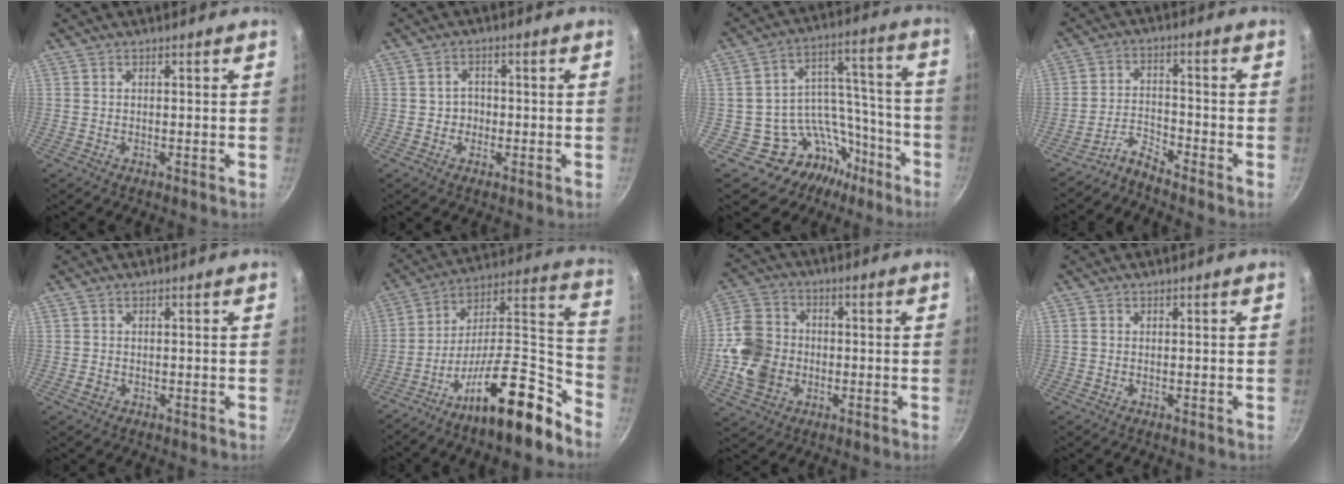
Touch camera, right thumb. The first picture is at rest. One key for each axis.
{"total": 2.7, "fx": -0.5, "fy": 2.5, "fz": 1.0, "tx": 0.003, "ty": 0.008, "tz": -0.011}
{"total": 16.0, "fx": -9.8, "fy": 12.1, "fz": 3.5, "tx": 0.026, "ty": 0.127, "tz": -0.152}
{"total": 4.0, "fx": -4.0, "fy": 0.0, "fz": 0.5, "tx": -0.023, "ty": 0.034, "tz": -0.089}
{"total": 1.1, "fx": -0.3, "fy": 1.0, "fz": 0.4, "tx": -0.004, "ty": -0.001, "tz": -0.004}
{"total": 21.4, "fx": -14.4, "fy": 5.8, "fz": 14.7, "tx": -0.174, "ty": 0.112, "tz": -0.255}
{"total": 12.5, "fx": -1.7, "fy": 10.4, "fz": 6.7, "tx": -0.108, "ty": 0.018, "tz": -0.040}
{"total": 0.6, "fx": 0.1, "fy": 0.6, "fz": 0.3, "tx": -0.004, "ty": 0.002, "tz": 0.000}